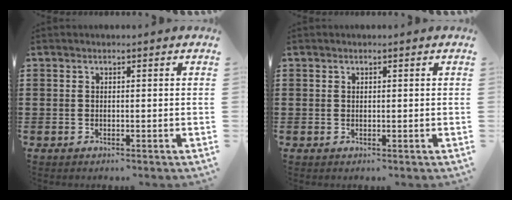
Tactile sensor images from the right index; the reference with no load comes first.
{"total": 0.0}